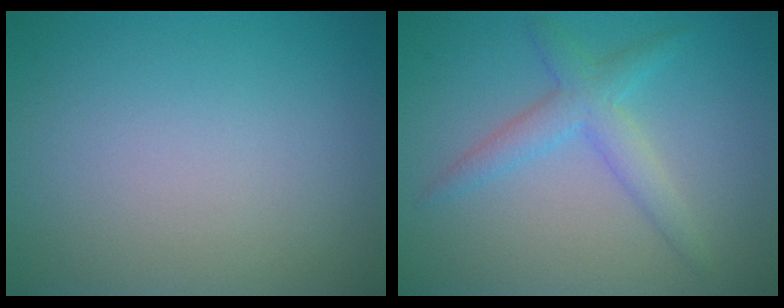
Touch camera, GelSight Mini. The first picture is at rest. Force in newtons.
{"total": 3.0, "press": 3.0, "slide": 0.1}